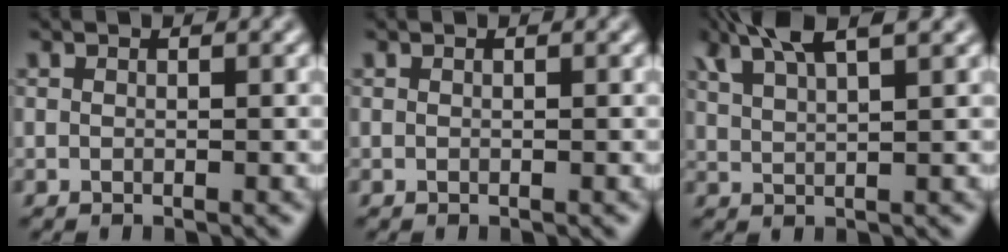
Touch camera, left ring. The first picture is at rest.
{"total": 0.0}
{"total": 6.3, "force": [4.4, 1.7, 4.3], "torque": [-0.081, 0.026, 0.070]}